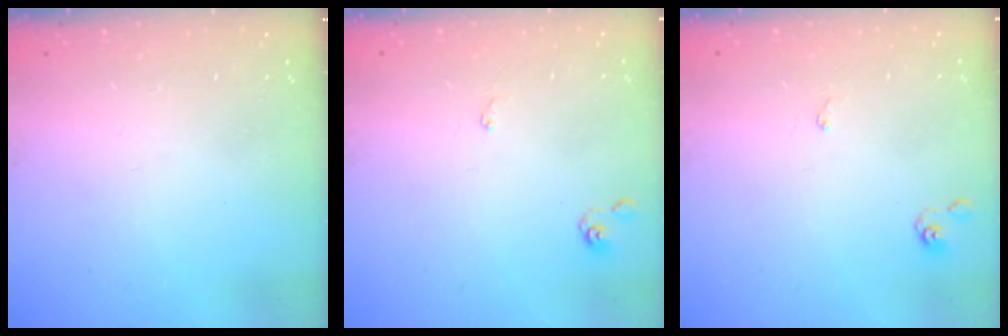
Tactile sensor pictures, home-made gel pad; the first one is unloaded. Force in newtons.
{"total": 0.0}
{"total": 0.0}